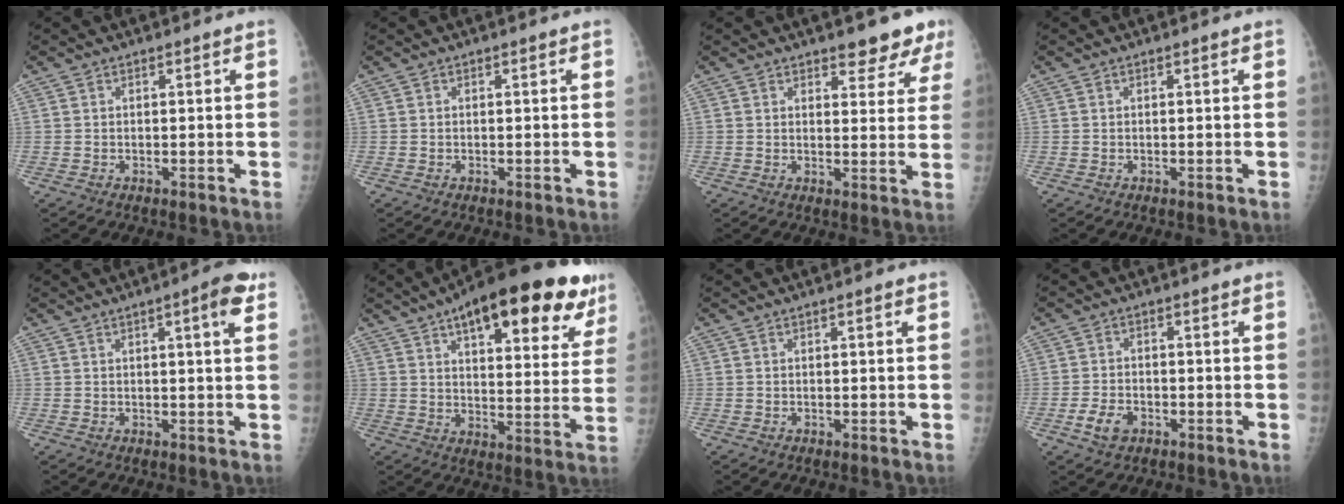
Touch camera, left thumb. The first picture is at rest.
{"total": 0.0}
{"total": 5.9, "force": [4.6, 2.5, 2.8], "torque": [0.001, -0.027, 0.053]}
{"total": 0.0}
{"total": 5.2, "force": [2.3, 0.8, 4.5], "torque": [-0.057, -0.003, 0.025]}
{"total": 26.2, "force": [14.8, 9.6, 19.3], "torque": [-0.244, -0.021, 0.207]}
{"total": 0.8, "force": [0.3, 0.2, 0.7], "torque": [-0.013, 0.002, 0.003]}
{"total": 4.1, "force": [-2.2, 2.7, 2.2], "torque": [-0.039, 0.008, -0.038]}